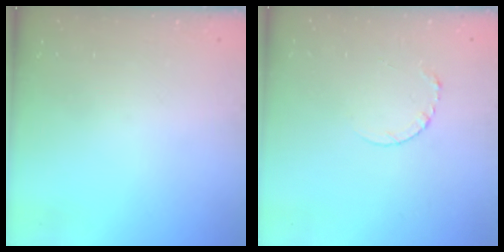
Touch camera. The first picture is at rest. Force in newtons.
{"total": 3.8, "press": 3.8, "slide": 0.3}